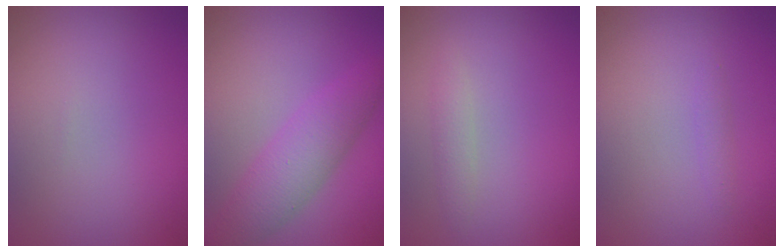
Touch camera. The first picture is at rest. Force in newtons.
{"total": 4.4, "press": 4.4, "slide": 0.1}
{"total": 1.2, "press": 1.2, "slide": 0.0}
{"total": 0.7, "press": 0.7, "slide": 0.0}